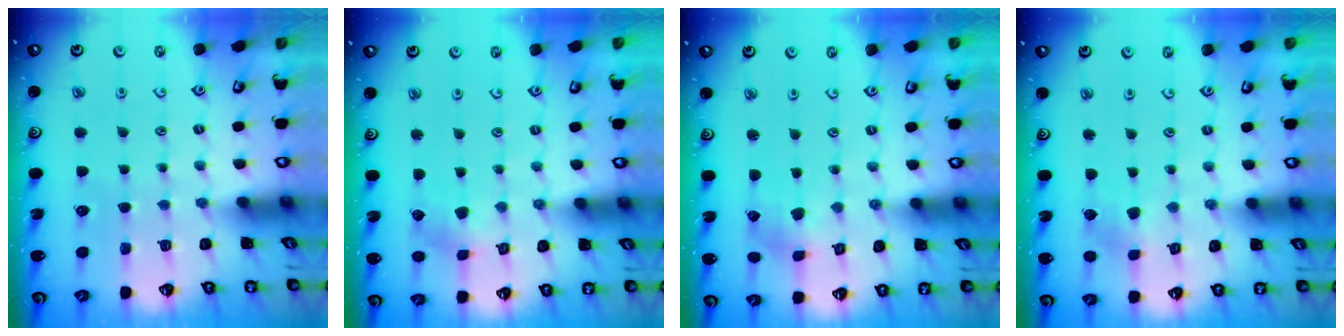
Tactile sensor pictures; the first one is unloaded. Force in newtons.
{"total": 2.7, "press": 2.7, "slide": 0.3}
{"total": 2.6, "press": 2.5, "slide": 0.5}
{"total": 2.9, "press": 2.9, "slide": 0.3}